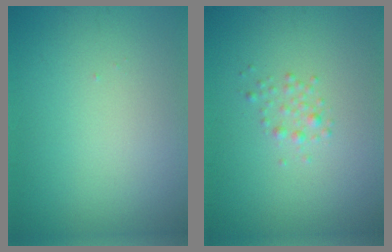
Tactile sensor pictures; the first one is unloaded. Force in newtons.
{"total": 1.2, "press": 1.2, "slide": 0.0}